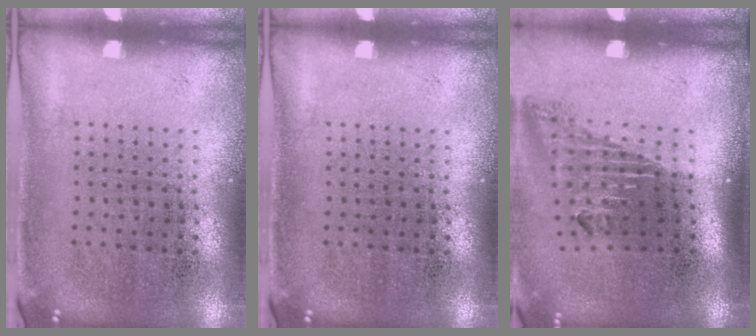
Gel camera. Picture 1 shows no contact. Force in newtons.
{"total": 0.0}
{"total": 1.7, "press": 1.1, "slide": 1.3}